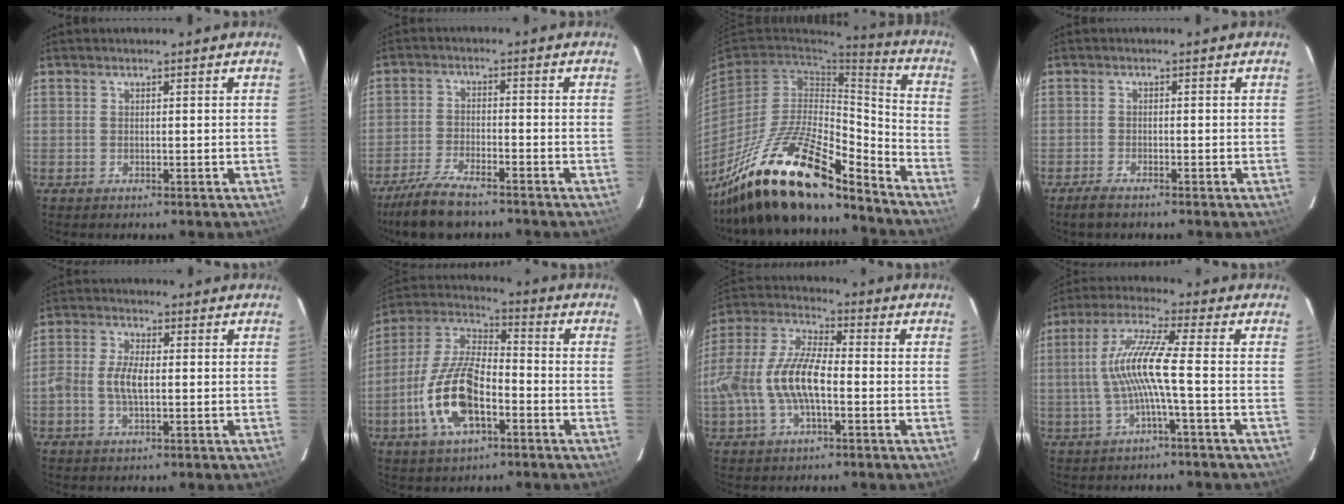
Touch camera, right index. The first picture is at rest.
{"total": 10.4, "force": [-8.5, 2.6, 5.3], "torque": [-0.133, -0.021, -0.155]}
{"total": 24.5, "force": [-18.2, 6.9, 14.9], "torque": [-0.274, -0.022, -0.313]}
{"total": 2.7, "force": [-2.2, 0.6, 1.5], "torque": [-0.044, -0.004, -0.044]}
{"total": 4.9, "force": [-0.6, 2.0, 4.4], "torque": [-0.093, 0.006, -0.015]}
{"total": 15.3, "force": [-5.6, 6.5, 12.7], "torque": [-0.271, -0.002, -0.108]}
{"total": 13.9, "force": [-3.0, 5.4, 12.4], "torque": [-0.261, 0.004, -0.059]}
{"total": 9.5, "force": [-1.5, -0.6, 9.4], "torque": [-0.192, 0.006, -0.025]}